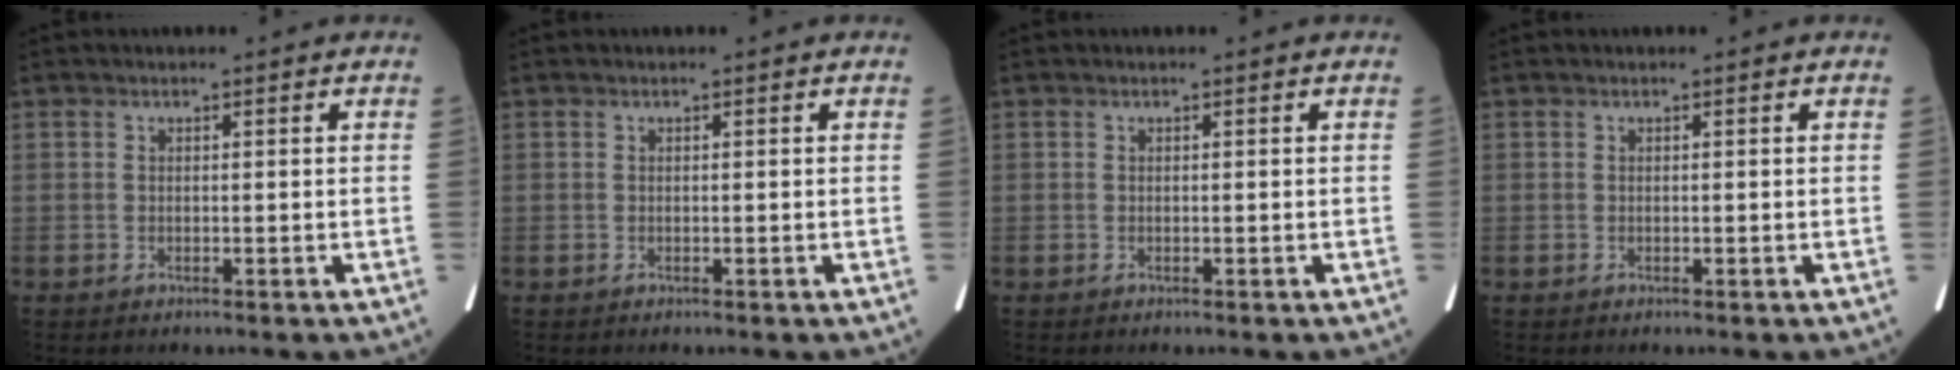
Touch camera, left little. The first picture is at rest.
{"total": 0.0}
{"total": 0.0}
{"total": 0.0}